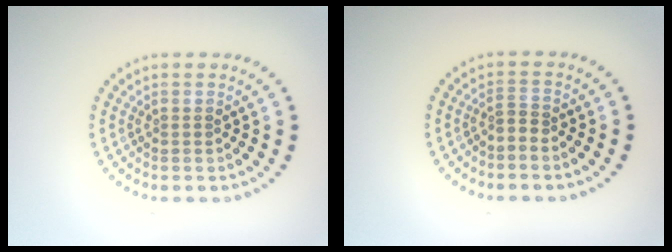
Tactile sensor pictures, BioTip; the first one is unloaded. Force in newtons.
{"total": 1.0, "press": 0.5, "slide": 0.9}